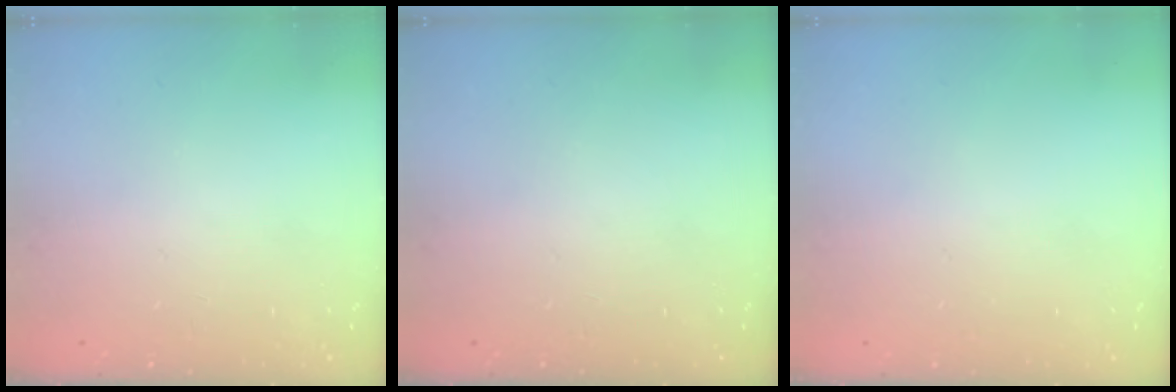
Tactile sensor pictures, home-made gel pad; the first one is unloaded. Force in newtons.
{"total": 0.0}
{"total": 0.6, "press": 0.6, "slide": 0.2}